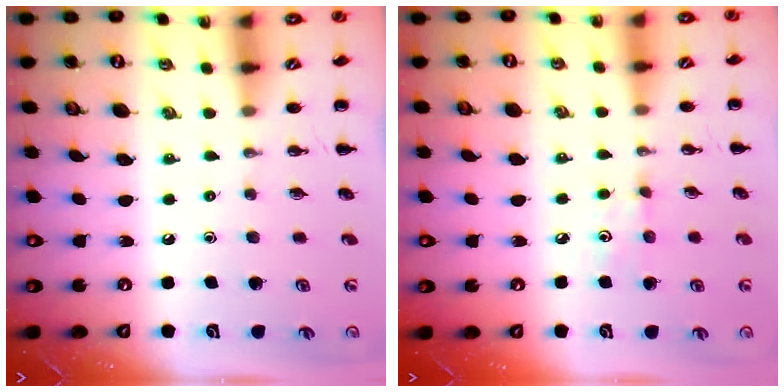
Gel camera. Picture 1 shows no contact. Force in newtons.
{"total": 4.3, "press": 4.1, "slide": 1.4}